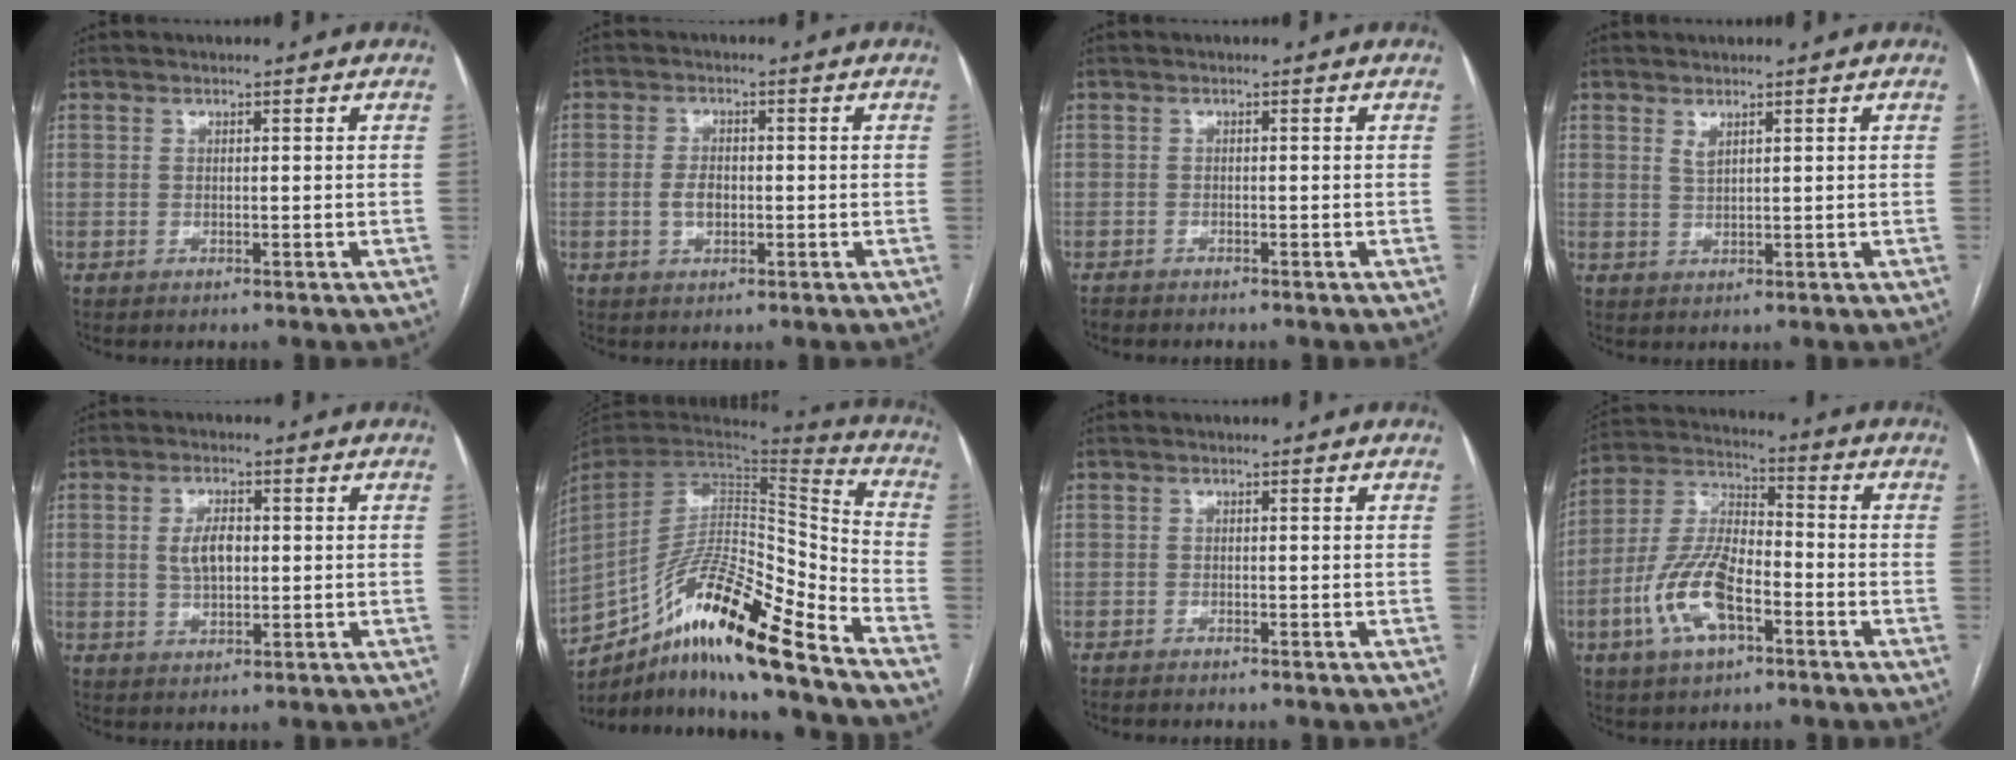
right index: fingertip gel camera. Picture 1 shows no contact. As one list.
[{"total": 3.0, "force": [-0.5, 1.7, 2.4], "torque": [-0.046, 0.003, -0.007]}, {"total": 1.2, "force": [-1.2, 0.2, 0.3], "torque": [-0.007, -0.002, -0.020]}, {"total": 1.3, "force": [1.0, 0.2, 0.8], "torque": [-0.018, -0.004, 0.021]}, {"total": 4.7, "force": [0.5, 2.3, 4.1], "torque": [-0.080, 0.007, 0.013]}, {"total": 21.4, "force": [-15.2, 2.0, 15.0], "torque": [-0.267, -0.007, -0.274]}, {"total": 2.0, "force": [-1.8, 0.2, 0.8], "torque": [-0.014, -0.002, -0.024]}, {"total": 13.0, "force": [-5.1, 5.3, 10.7], "torque": [-0.234, 0.012, -0.094]}]